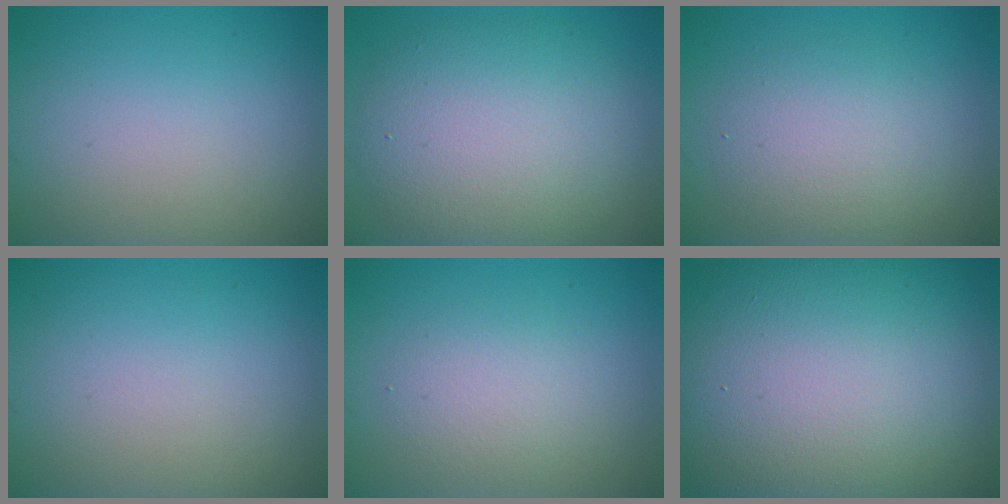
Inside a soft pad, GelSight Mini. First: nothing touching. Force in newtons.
{"total": 8.4, "press": 8.4, "slide": 0.2}
{"total": 3.9, "press": 3.9, "slide": 0.4}
{"total": 0.0}
{"total": 2.4, "press": 2.4, "slide": 0.2}
{"total": 19.4, "press": 19.4, "slide": 0.9}